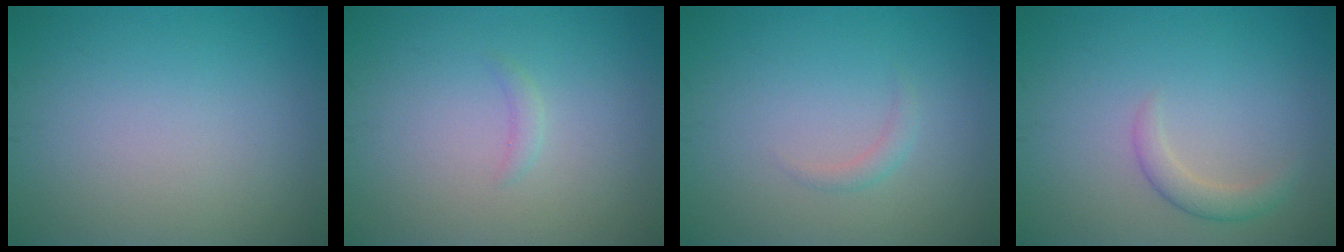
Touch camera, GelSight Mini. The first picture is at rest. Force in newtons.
{"total": 0.7, "press": 0.7, "slide": 0.1}
{"total": 0.9, "press": 0.9, "slide": 0.1}
{"total": 1.8, "press": 1.8, "slide": 0.1}